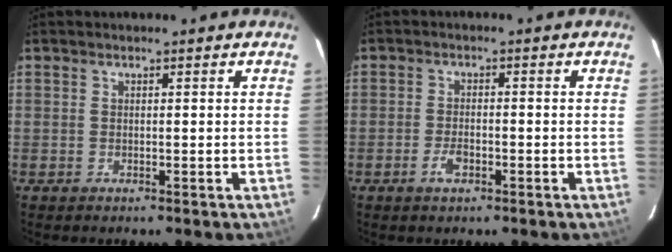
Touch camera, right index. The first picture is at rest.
{"total": 3.0, "force": [-1.6, 1.4, 2.1], "torque": [-0.046, 0.001, -0.031]}